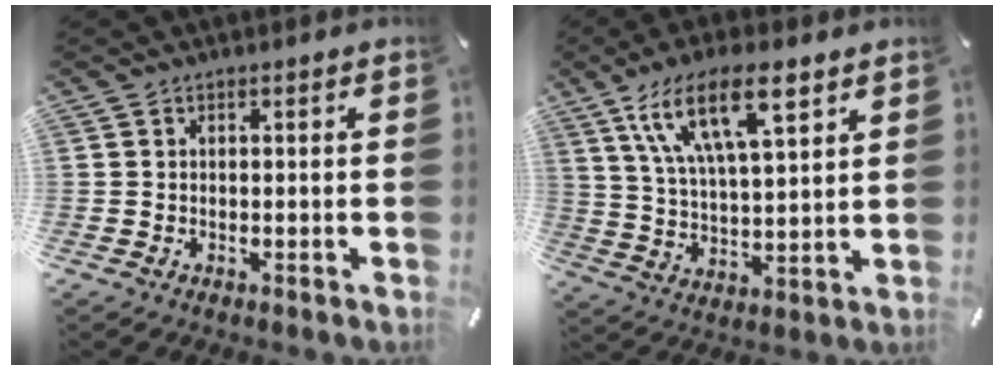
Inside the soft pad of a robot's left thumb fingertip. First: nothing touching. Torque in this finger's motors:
{"motor_torque": [2.48, 2.08, 1.71, -1.06, 0.19]}